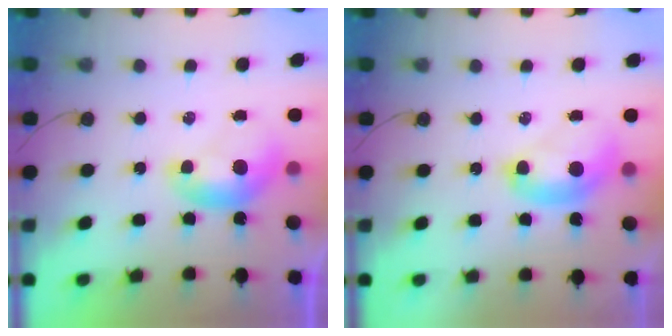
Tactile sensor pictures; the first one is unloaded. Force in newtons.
{"total": 2.7, "press": 2.7, "slide": 0.1}